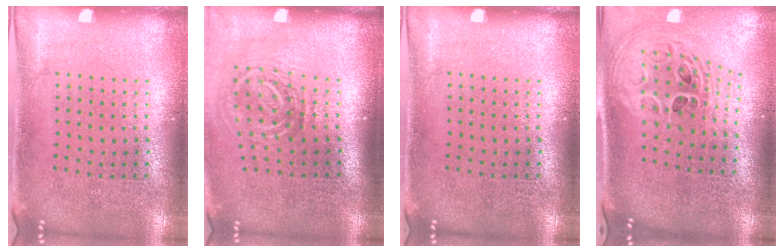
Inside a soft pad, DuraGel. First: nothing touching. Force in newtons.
{"total": 1.9, "press": 1.2, "slide": 1.4}
{"total": 0.0}
{"total": 2.1, "press": 1.4, "slide": 1.5}